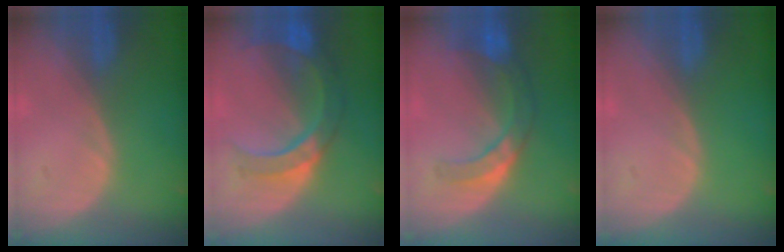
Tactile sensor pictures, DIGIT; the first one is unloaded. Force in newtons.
{"total": 8.5, "press": 8.1, "slide": 2.7}
{"total": 7.5, "press": 6.7, "slide": 3.5}
{"total": 0.0}